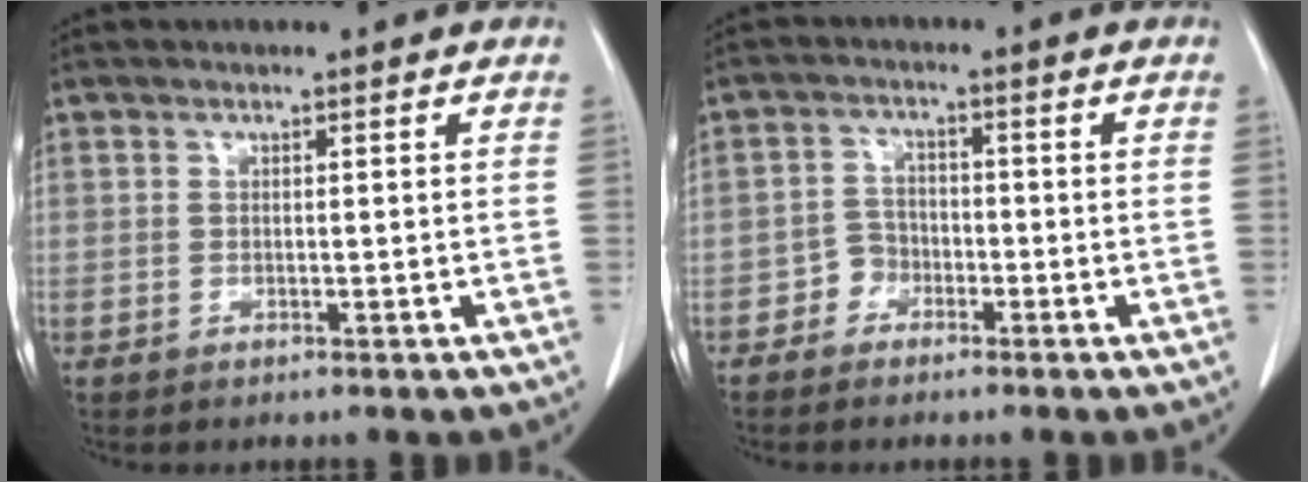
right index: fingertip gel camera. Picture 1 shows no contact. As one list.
[{"total": 2.9, "force": [-1.8, 2.2, 0.6], "torque": [-0.007, 0.012, -0.040]}]